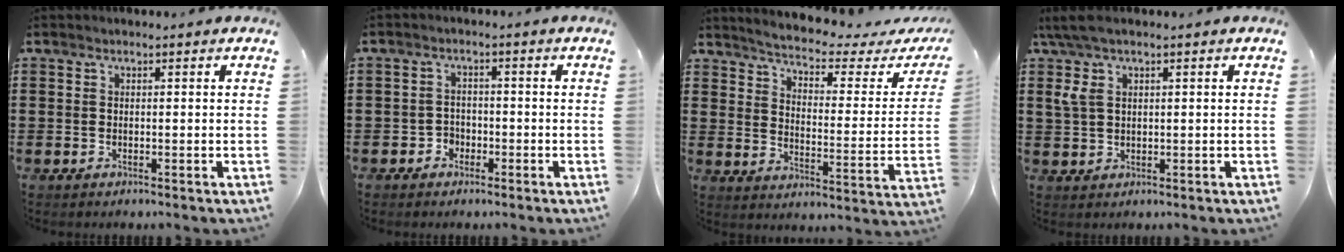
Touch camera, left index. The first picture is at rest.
{"total": 2.1, "force": [-1.6, 1.5, 0.1], "torque": [-0.010, 0.002, -0.037]}
{"total": 3.2, "force": [2.7, -0.1, 1.7], "torque": [-0.052, -0.028, 0.034]}
{"total": 4.4, "force": [2.0, 1.6, 3.6], "torque": [-0.082, 0.006, 0.033]}